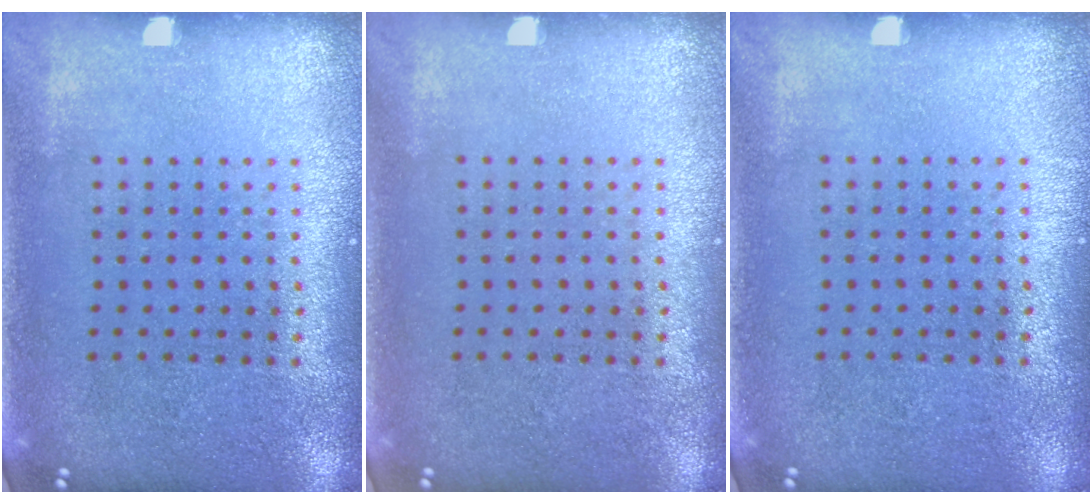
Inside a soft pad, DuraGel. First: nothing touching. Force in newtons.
{"total": 0.0}
{"total": 0.0}